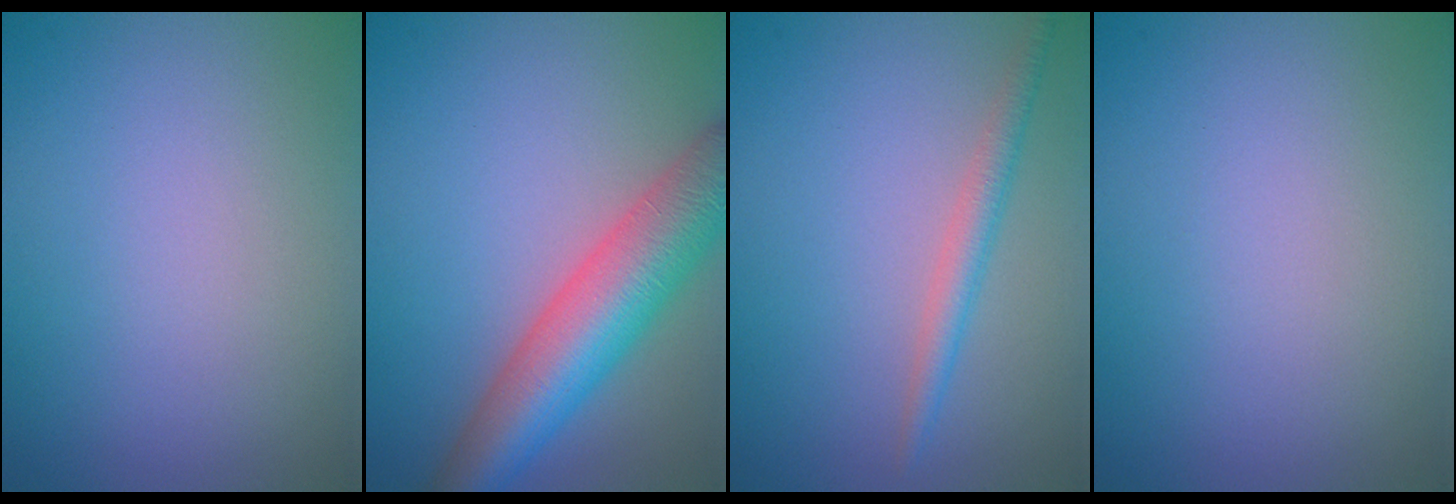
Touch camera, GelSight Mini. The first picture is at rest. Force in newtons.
{"total": 8.3, "press": 8.3, "slide": 0.3}
{"total": 2.2, "press": 2.1, "slide": 0.0}
{"total": 0.0}